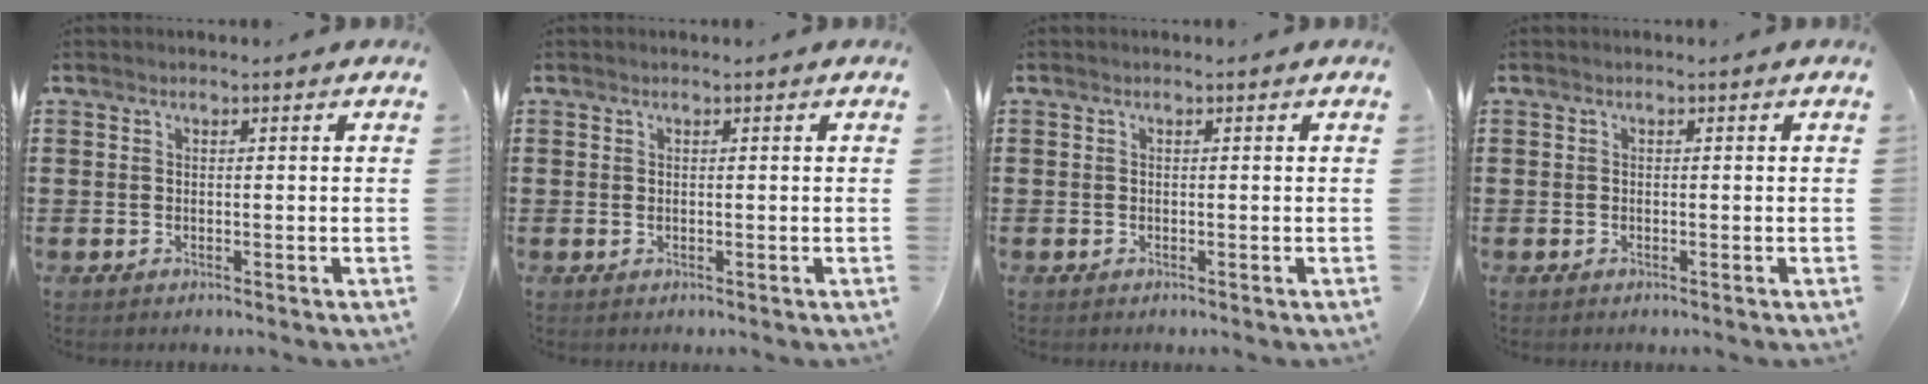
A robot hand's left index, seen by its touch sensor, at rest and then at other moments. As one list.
[{"total": 0.0}, {"total": 0.0}, {"total": 0.0}]